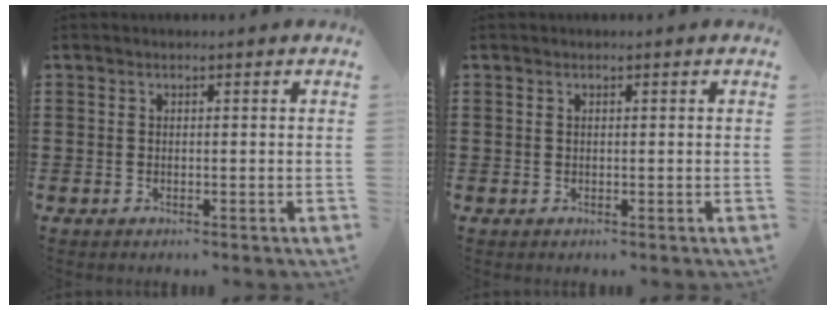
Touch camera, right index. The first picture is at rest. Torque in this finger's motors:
{"motor_torque": [0.62, 0.41, 0.04, 0.02]}